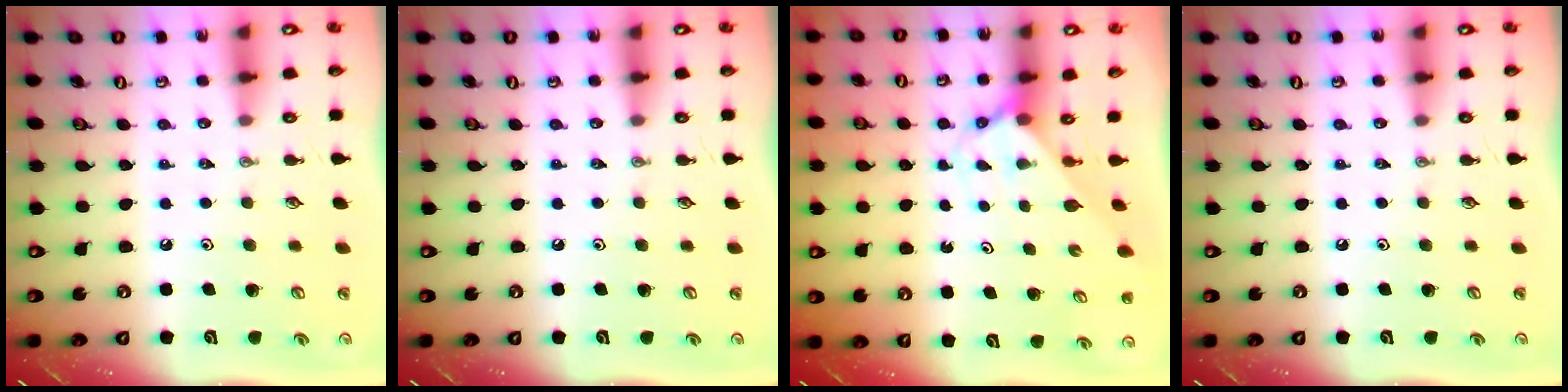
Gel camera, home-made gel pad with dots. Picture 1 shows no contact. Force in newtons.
{"total": 0.0}
{"total": 2.7, "press": 2.7, "slide": 0.2}
{"total": 0.0}